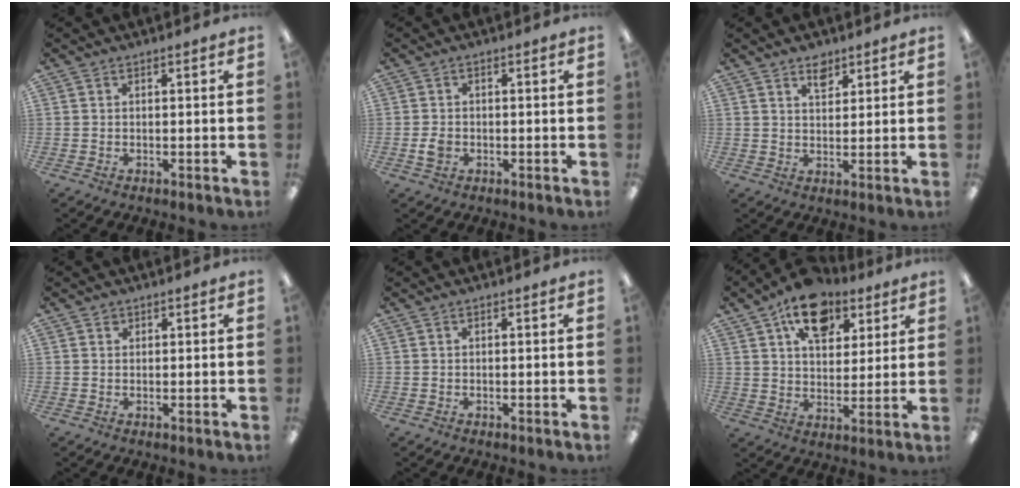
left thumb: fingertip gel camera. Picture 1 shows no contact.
{"total": 2.4, "force": [-0.7, 1.8, 1.5], "torque": [-0.025, 0.003, -0.012]}
{"total": 4.3, "force": [3.3, 2.2, 1.7], "torque": [-0.009, -0.021, 0.055]}
{"total": 0.7, "force": [0.5, 0.5, 0.1], "torque": [-0.004, 0.001, 0.011]}
{"total": 0.0}
{"total": 14.2, "force": [8.6, 8.7, 7.3], "torque": [-0.105, -0.037, 0.152]}